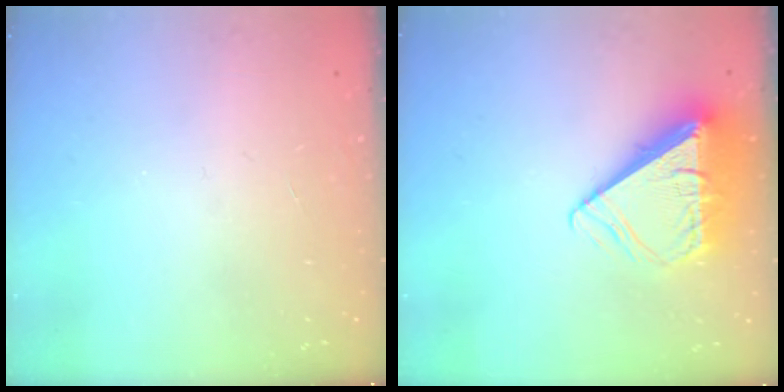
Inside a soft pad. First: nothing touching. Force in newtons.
{"total": 11.2, "press": 11.1, "slide": 1.4}